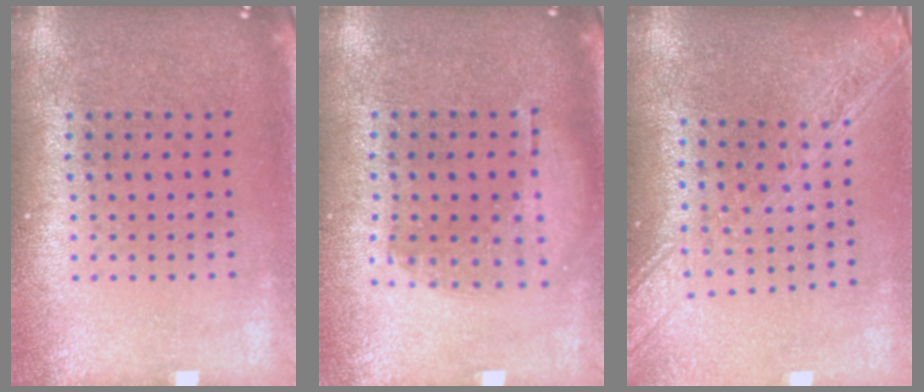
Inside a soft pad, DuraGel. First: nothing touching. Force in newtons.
{"total": 1.1, "press": 1.0, "slide": 0.4}
{"total": 2.2, "press": 1.9, "slide": 1.2}